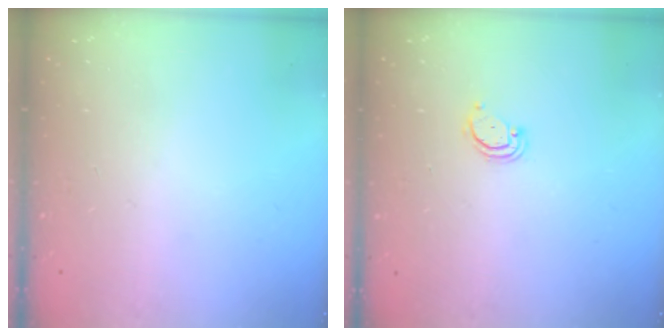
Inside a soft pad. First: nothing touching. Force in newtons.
{"total": 2.9, "press": 2.9, "slide": 0.2}